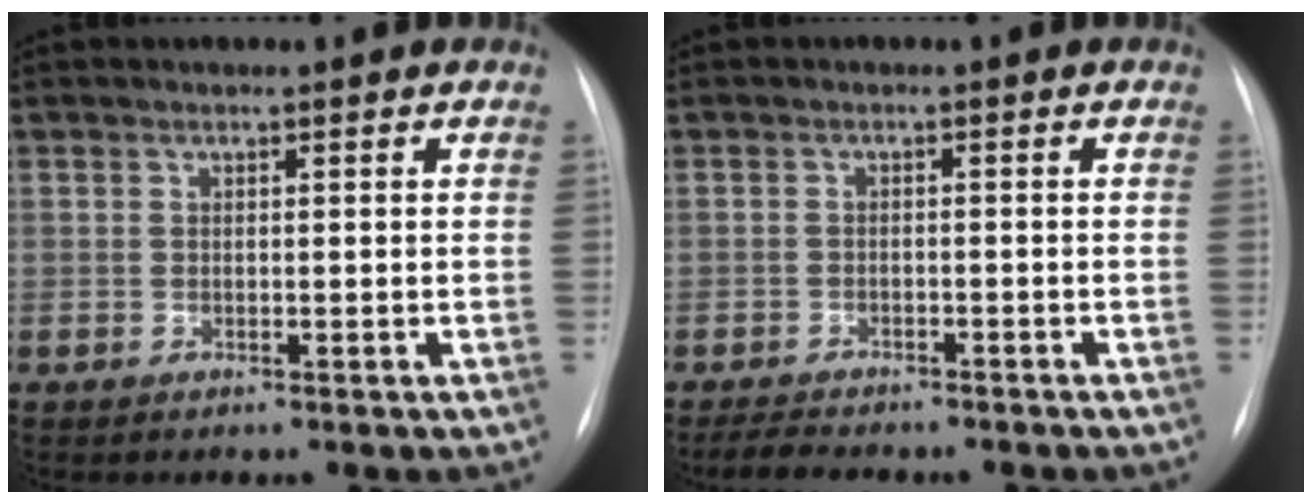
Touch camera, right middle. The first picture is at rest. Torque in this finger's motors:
{"motor_torque": [0.13, -0.16, 0.06, 0.02]}